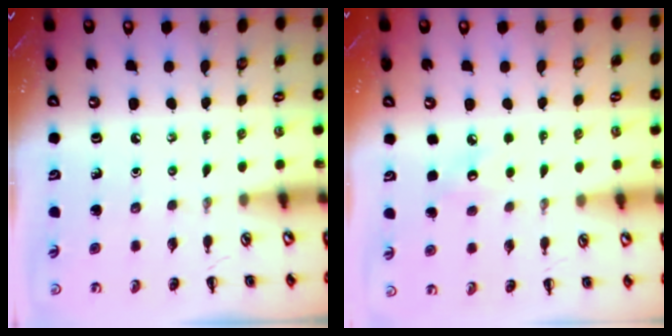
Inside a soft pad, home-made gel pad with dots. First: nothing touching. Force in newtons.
{"total": 3.6, "press": 3.5, "slide": 0.9}